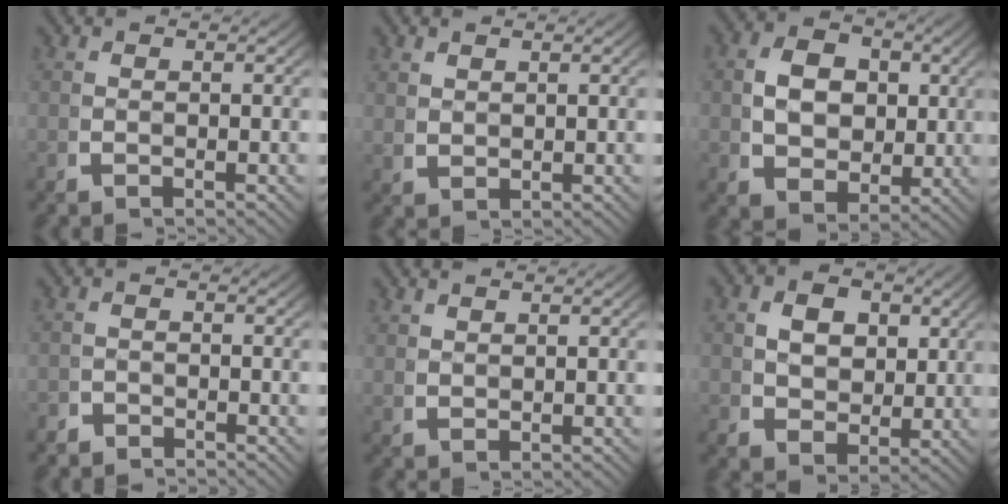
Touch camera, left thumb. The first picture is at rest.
{"total": 1.4, "force": [1.3, 0.4, 0.4], "torque": [-0.005, 0.002, 0.037]}
{"total": 8.0, "force": [0.9, 6.0, 5.2], "torque": [-0.097, -0.030, 0.025]}
{"total": 2.0, "force": [-1.9, 0.6, -0.1], "torque": [0.004, -0.012, -0.033]}
{"total": 1.3, "force": [1.2, 0.2, 0.3], "torque": [-0.003, 0.003, 0.034]}
{"total": 5.7, "force": [1.1, 4.3, 3.6], "torque": [-0.064, -0.027, 0.031]}